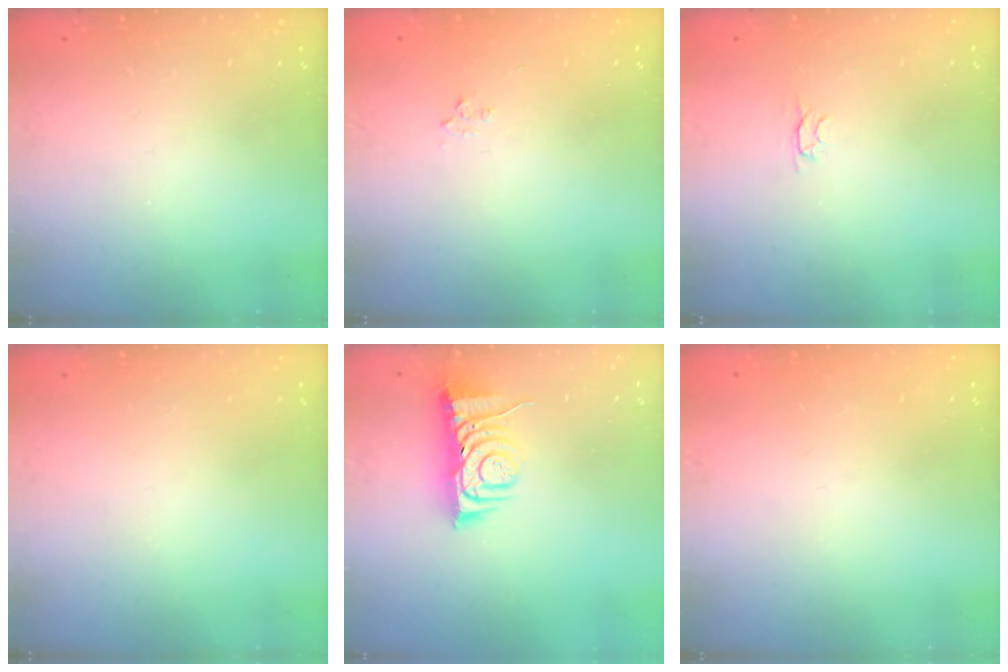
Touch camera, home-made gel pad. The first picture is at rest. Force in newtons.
{"total": 2.9, "press": 2.8, "slide": 0.4}
{"total": 2.4, "press": 2.3, "slide": 0.5}
{"total": 0.0}
{"total": 7.3, "press": 7.3, "slide": 0.6}
{"total": 0.7, "press": 0.6, "slide": 0.1}